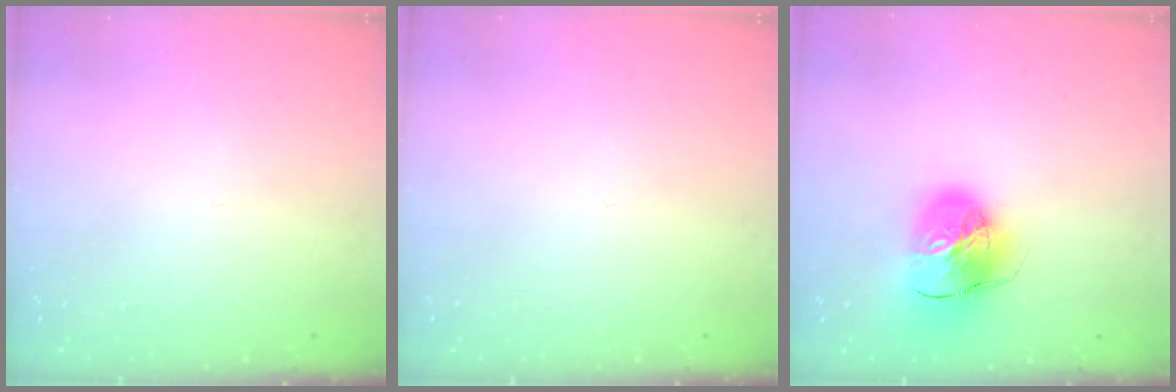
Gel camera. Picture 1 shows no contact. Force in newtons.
{"total": 0.0}
{"total": 14.1, "press": 14.0, "slide": 2.0}